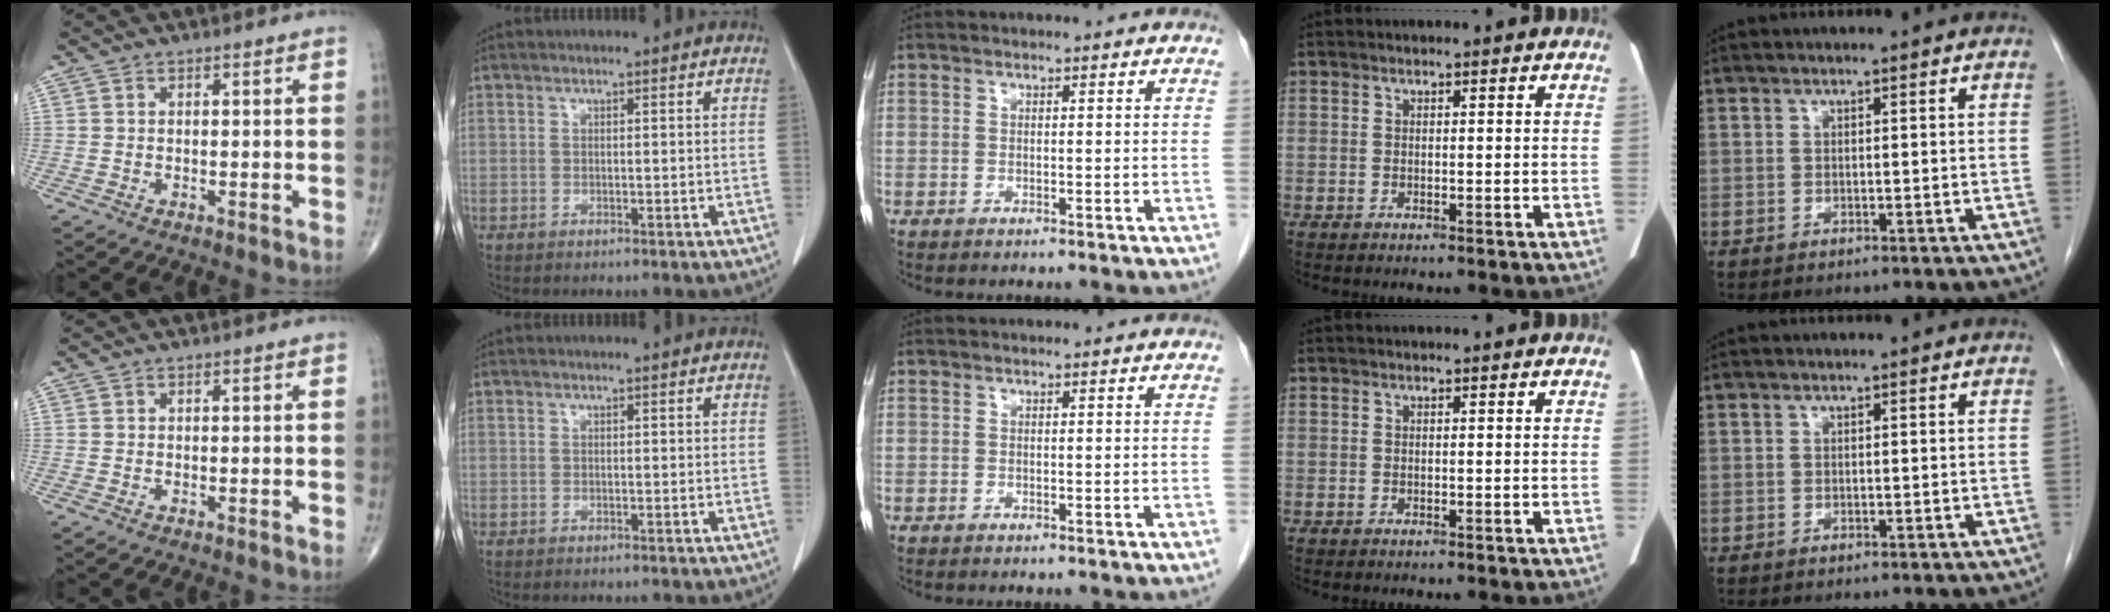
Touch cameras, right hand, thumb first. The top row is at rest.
{}